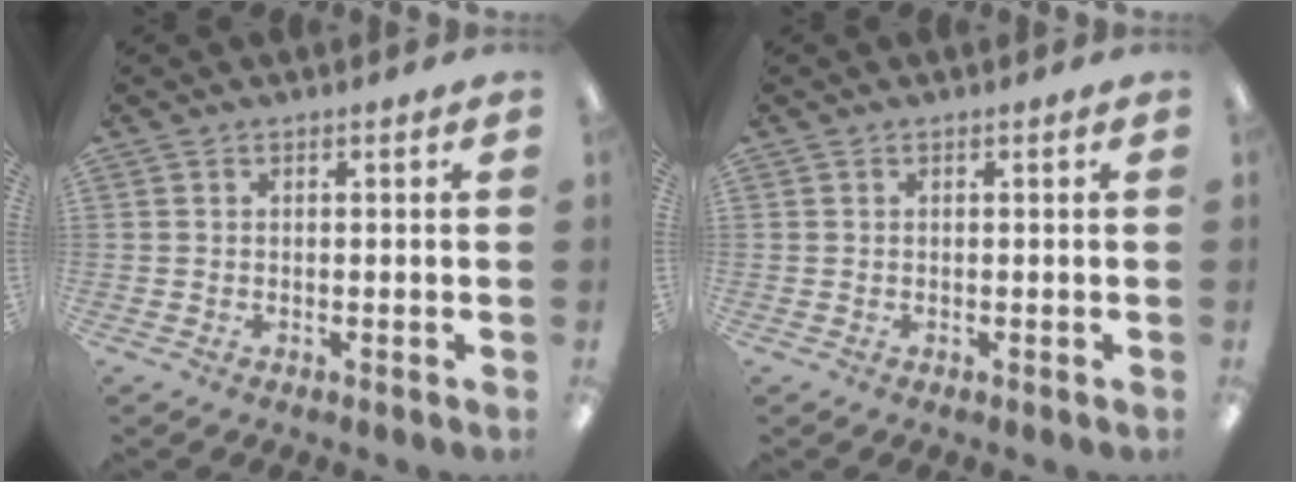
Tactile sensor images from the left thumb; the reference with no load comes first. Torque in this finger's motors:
{"motor_torque": [0.02, 0.00, 0.00, 0.00, 0.00]}